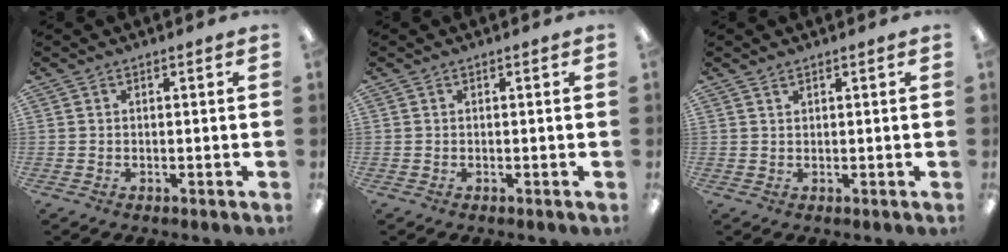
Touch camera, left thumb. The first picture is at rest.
{"total": 0.0}
{"total": 1.0, "force": [0.9, 0.3, 0.3], "torque": [-0.008, 0.000, 0.016]}